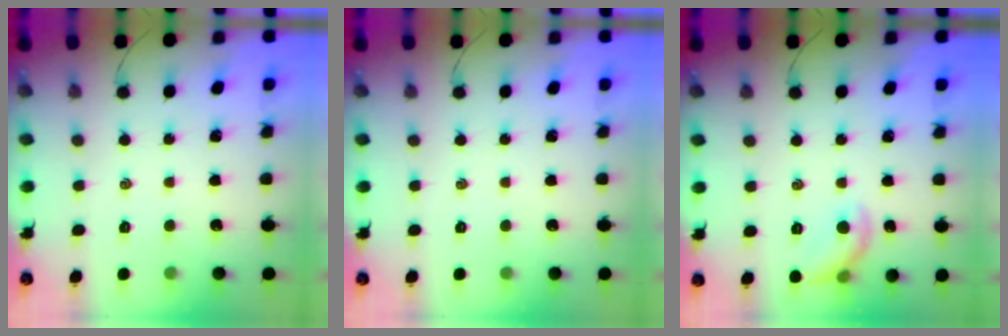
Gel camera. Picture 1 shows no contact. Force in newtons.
{"total": 0.0}
{"total": 8.2, "press": 8.1, "slide": 0.5}